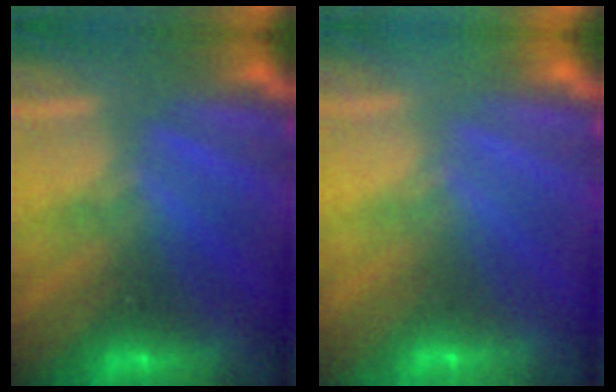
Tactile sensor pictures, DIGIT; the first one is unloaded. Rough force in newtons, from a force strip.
{"total": 10.8}